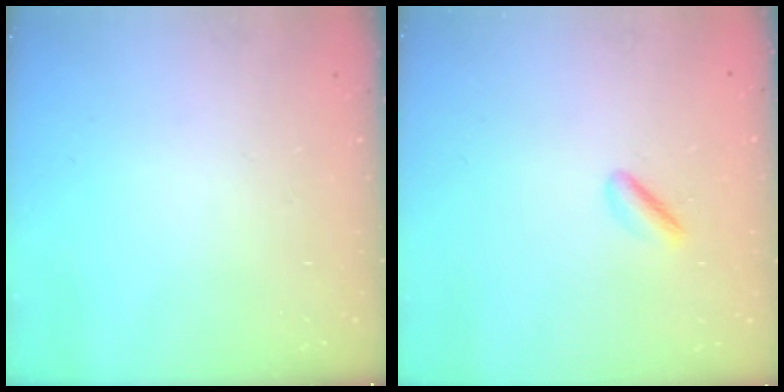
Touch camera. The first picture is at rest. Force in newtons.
{"total": 1.4, "press": 1.2, "slide": 0.7}